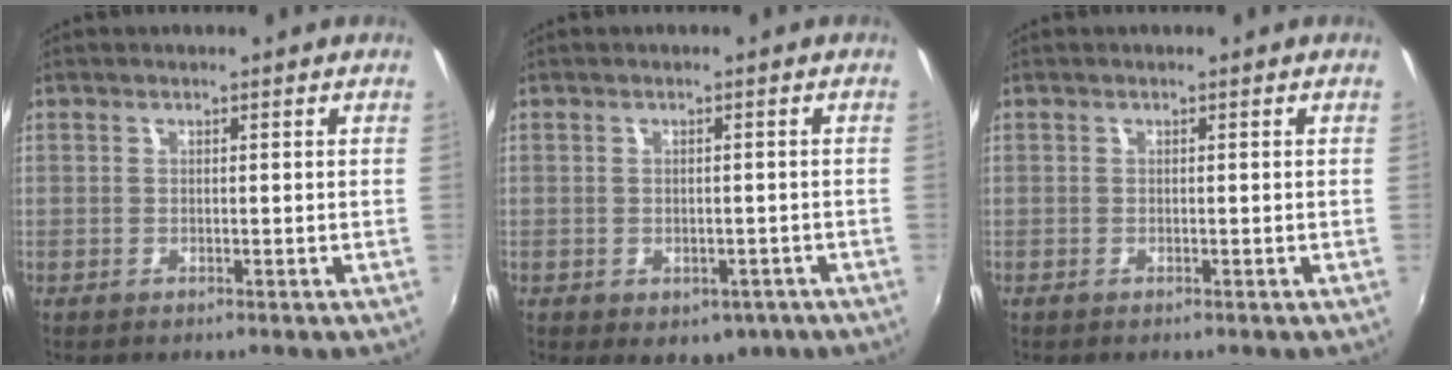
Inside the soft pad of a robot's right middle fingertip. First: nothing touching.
{"total": 6.1, "force": [-3.0, 4.2, 3.2], "torque": [-0.058, -0.019, -0.030]}
{"total": 0.0}